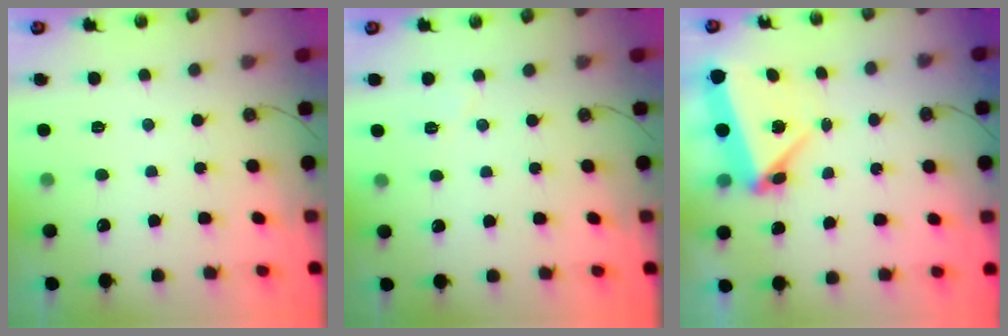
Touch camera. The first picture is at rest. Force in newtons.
{"total": 3.4, "press": 3.0, "slide": 1.6}
{"total": 5.9, "press": 5.9, "slide": 0.9}